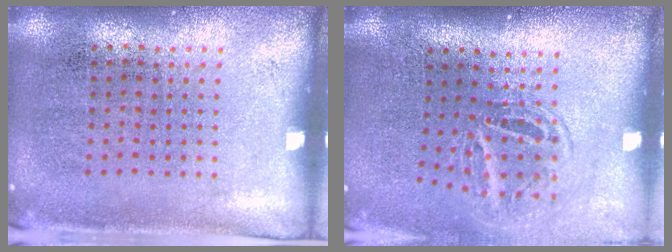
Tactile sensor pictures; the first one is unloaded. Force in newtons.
{"total": 1.6, "press": 1.1, "slide": 1.2}